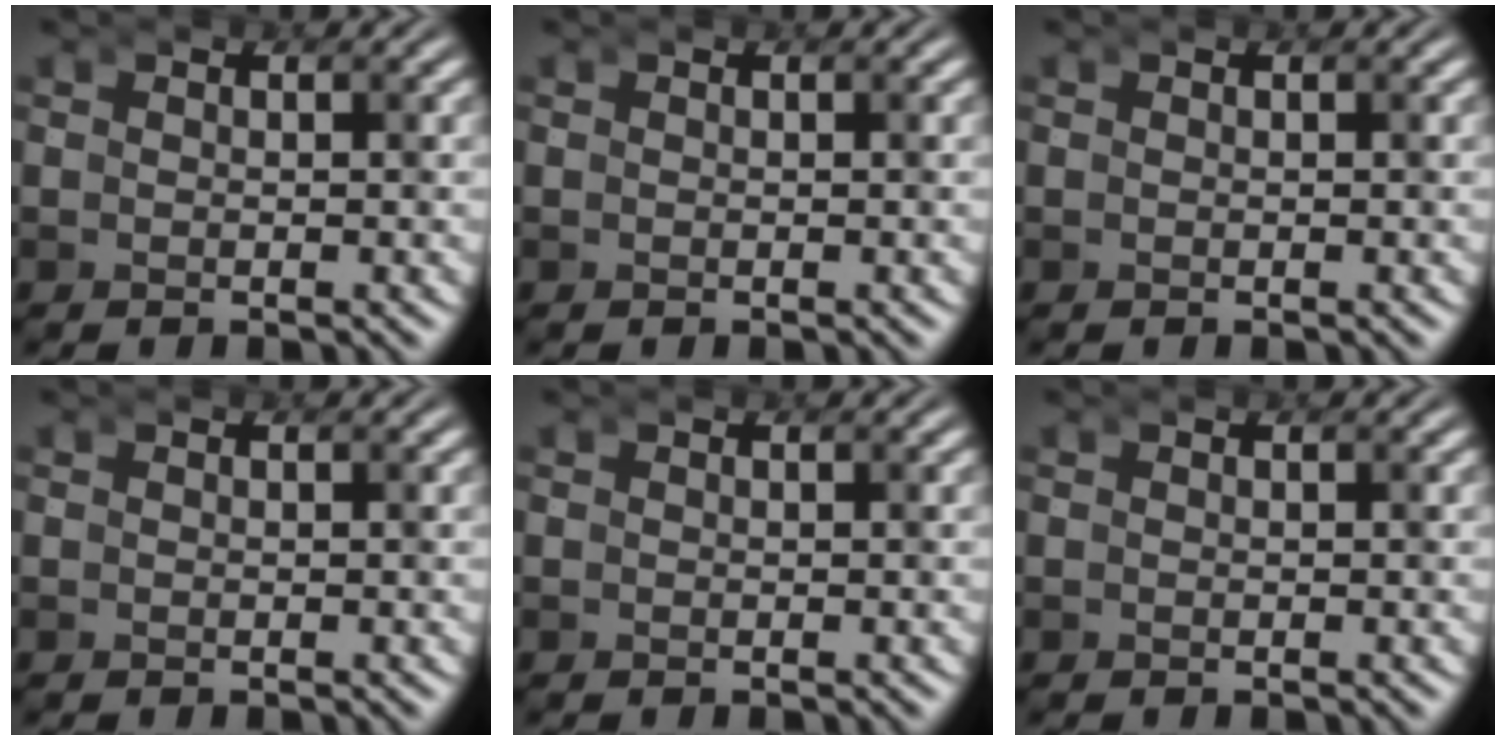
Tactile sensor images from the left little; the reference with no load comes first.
{"total": 0.0}
{"total": 0.0}
{"total": 0.0}
{"total": 0.0}
{"total": 0.0}